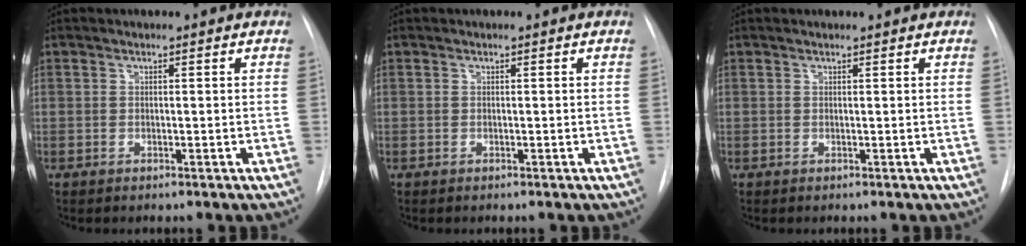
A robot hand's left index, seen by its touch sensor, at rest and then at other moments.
{"total": 0.0}
{"total": 1.1, "force": [1.1, 0.1, 0.2], "torque": [-0.010, 0.011, 0.015]}